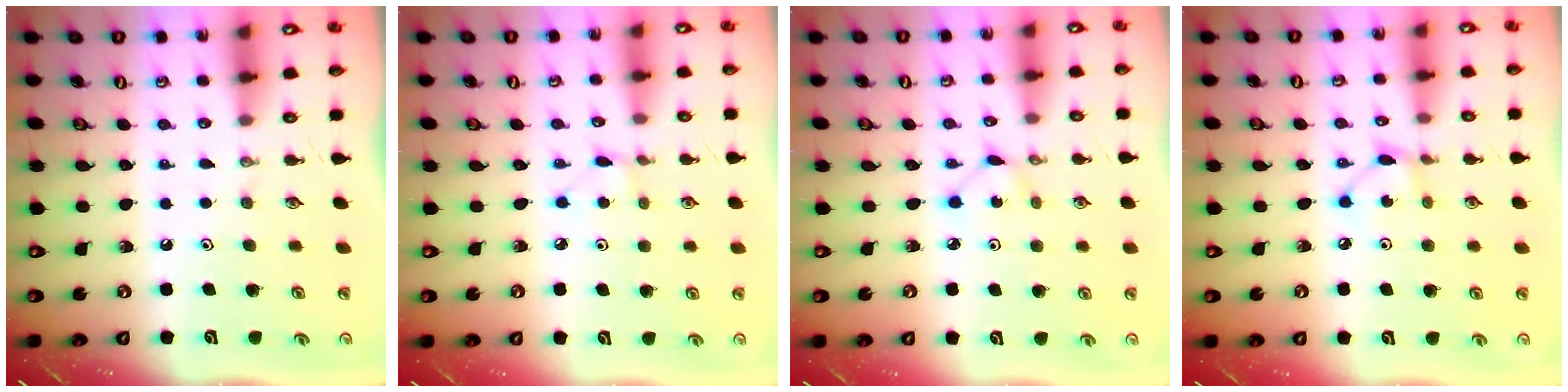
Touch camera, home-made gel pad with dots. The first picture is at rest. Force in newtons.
{"total": 2.4, "press": 2.4, "slide": 0.3}
{"total": 1.8, "press": 1.8, "slide": 0.3}
{"total": 3.3, "press": 3.3, "slide": 0.1}